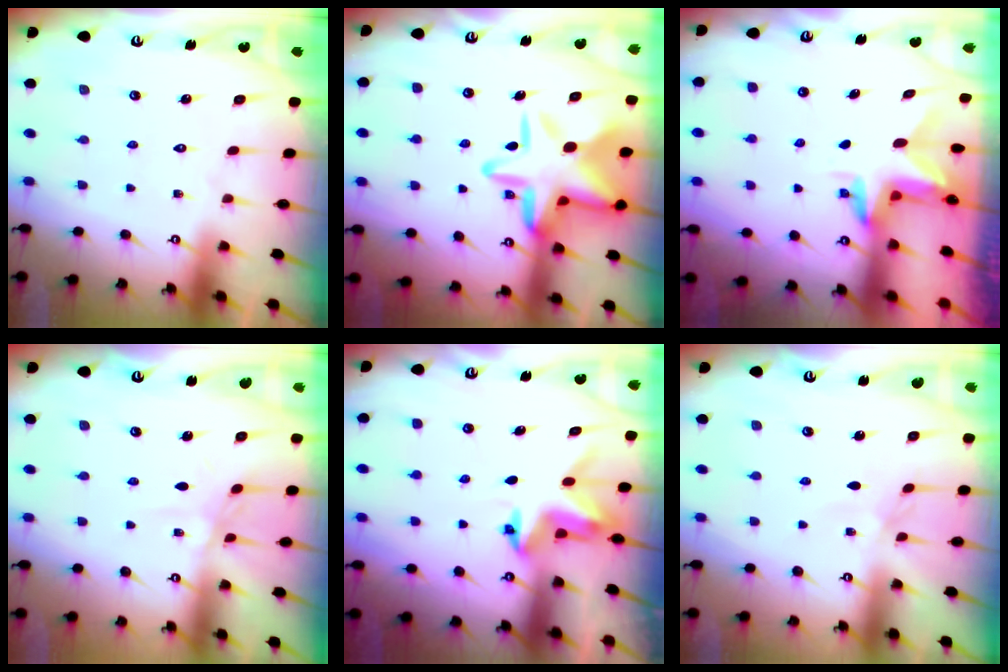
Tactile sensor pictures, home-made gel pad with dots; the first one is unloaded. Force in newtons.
{"total": 18.0, "press": 17.9, "slide": 2.0}
{"total": 3.0, "press": 3.0, "slide": 0.3}
{"total": 3.3, "press": 3.3, "slide": 0.5}
{"total": 3.9, "press": 3.9, "slide": 0.4}
{"total": 2.0, "press": 1.9, "slide": 0.4}